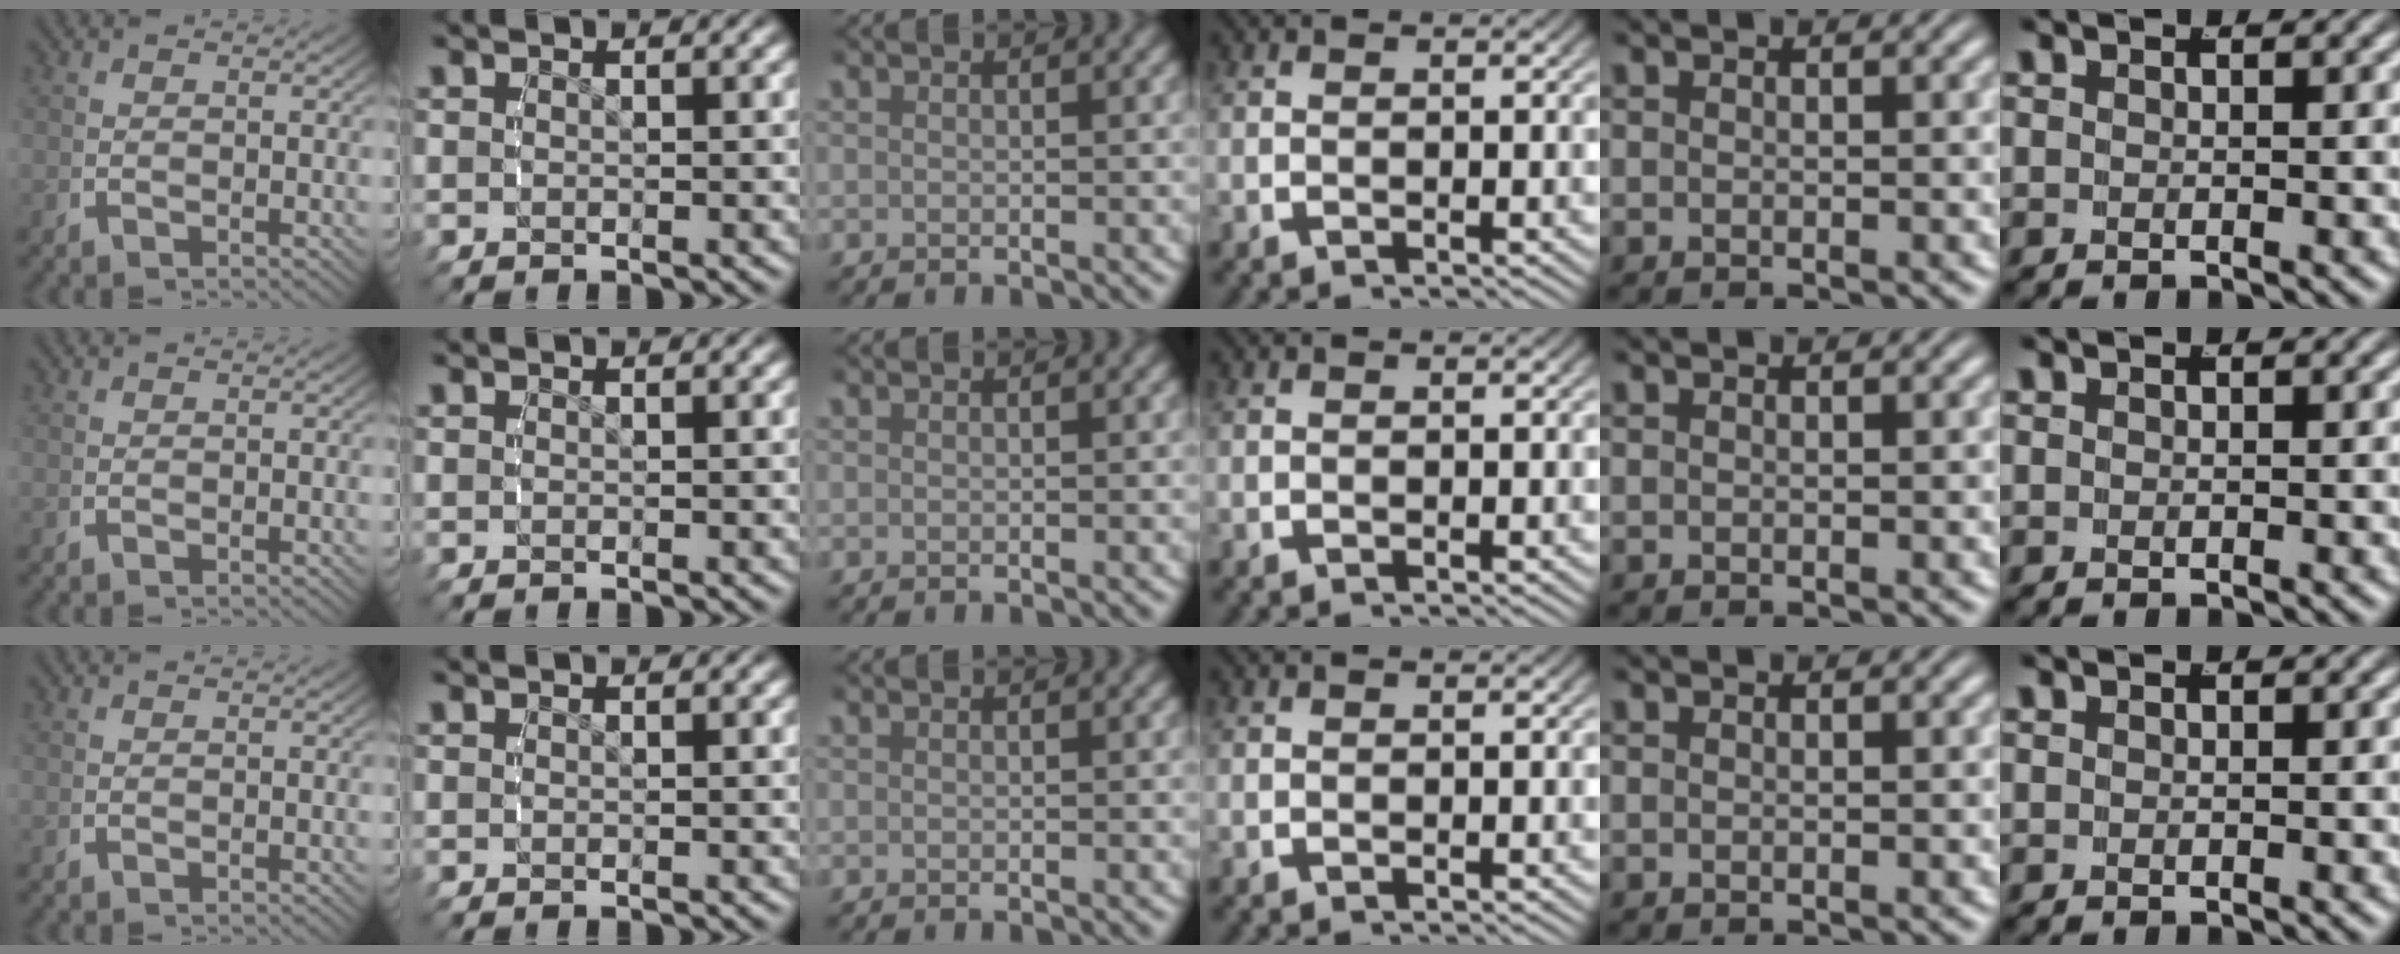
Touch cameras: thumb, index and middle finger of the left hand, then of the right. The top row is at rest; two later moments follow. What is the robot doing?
{"motion": "reach", "object": "air blower"}